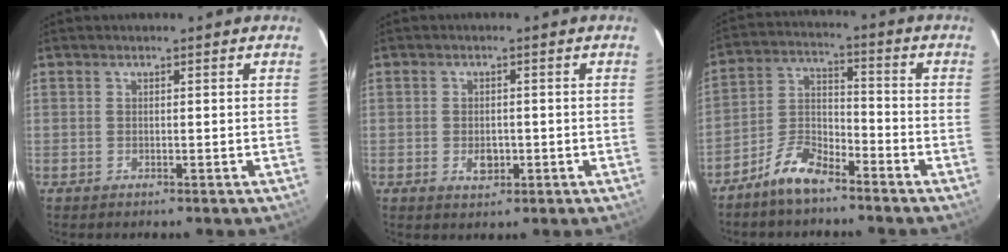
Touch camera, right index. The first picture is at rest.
{"total": 3.2, "force": [-0.9, 2.2, 2.2], "torque": [-0.039, -0.003, -0.010]}
{"total": 8.3, "force": [-6.5, 2.9, 4.3], "torque": [-0.103, 0.019, -0.128]}